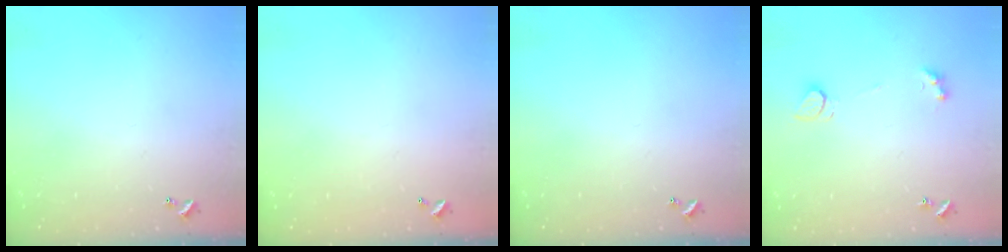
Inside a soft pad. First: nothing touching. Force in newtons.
{"total": 2.9, "press": 2.9, "slide": 0.1}
{"total": 0.0}
{"total": 2.4, "press": 2.3, "slide": 0.6}